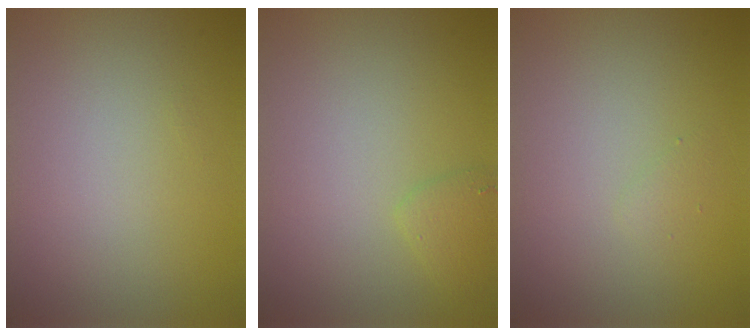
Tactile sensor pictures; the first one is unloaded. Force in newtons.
{"total": 1.3, "press": 1.3, "slide": 0.1}
{"total": 0.5, "press": 0.5, "slide": 0.1}